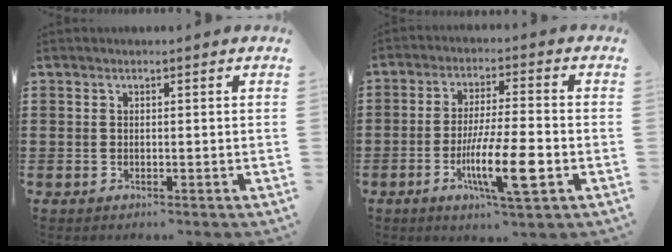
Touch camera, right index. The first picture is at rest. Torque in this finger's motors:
{"motor_torque": [0.48, 0.03, 0.35, 0.15]}